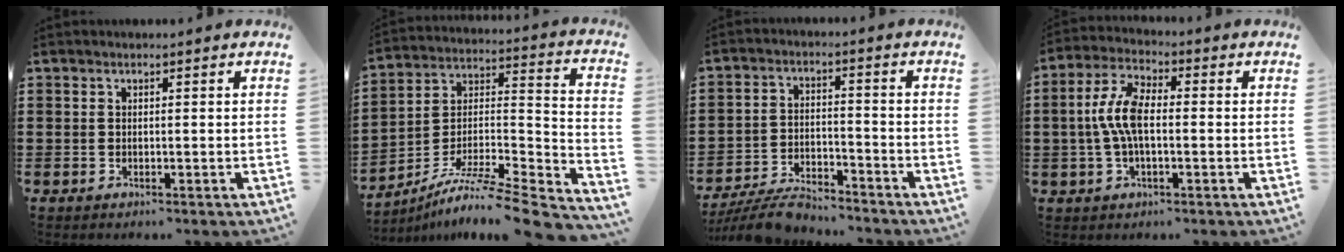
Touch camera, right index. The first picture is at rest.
{"total": 8.0, "force": [-6.0, 0.9, 5.3], "torque": [-0.092, -0.006, -0.121]}
{"total": 6.3, "force": [-6.0, 0.8, 1.7], "torque": [-0.036, 0.006, -0.117]}
{"total": 7.4, "force": [-0.2, 3.1, 6.7], "torque": [-0.158, -0.001, -0.012]}